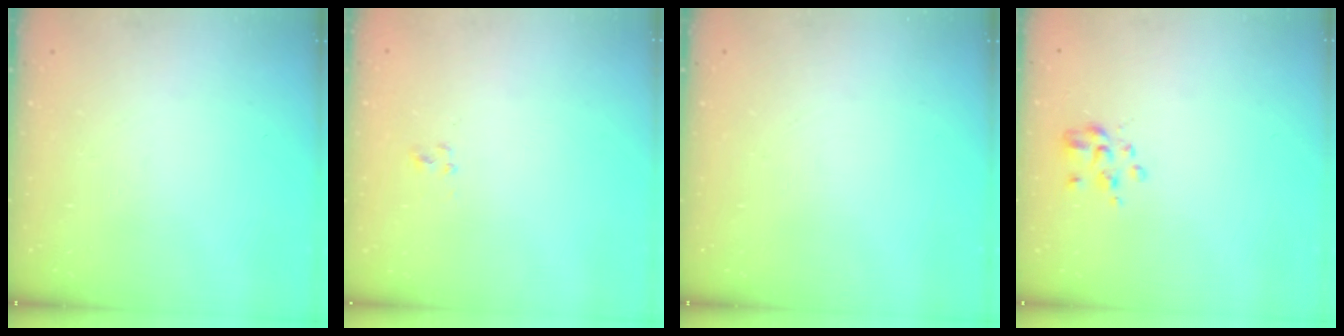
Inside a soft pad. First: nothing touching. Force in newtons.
{"total": 2.0, "press": 1.8, "slide": 1.0}
{"total": 0.0}
{"total": 2.0, "press": 1.9, "slide": 0.6}